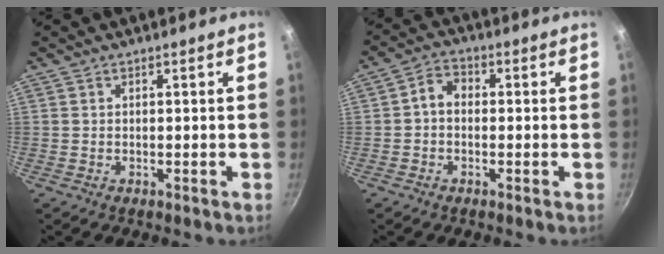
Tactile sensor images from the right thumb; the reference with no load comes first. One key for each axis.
{"total": 4.0, "fx": -0.3, "fy": 3.1, "fz": 2.5, "tx": -0.038, "ty": 0.013, "tz": -0.019}